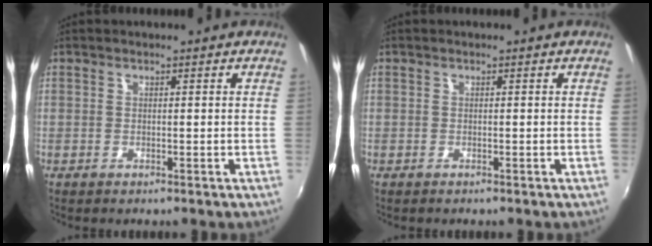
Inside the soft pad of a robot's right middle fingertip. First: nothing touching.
{"total": 0.0}